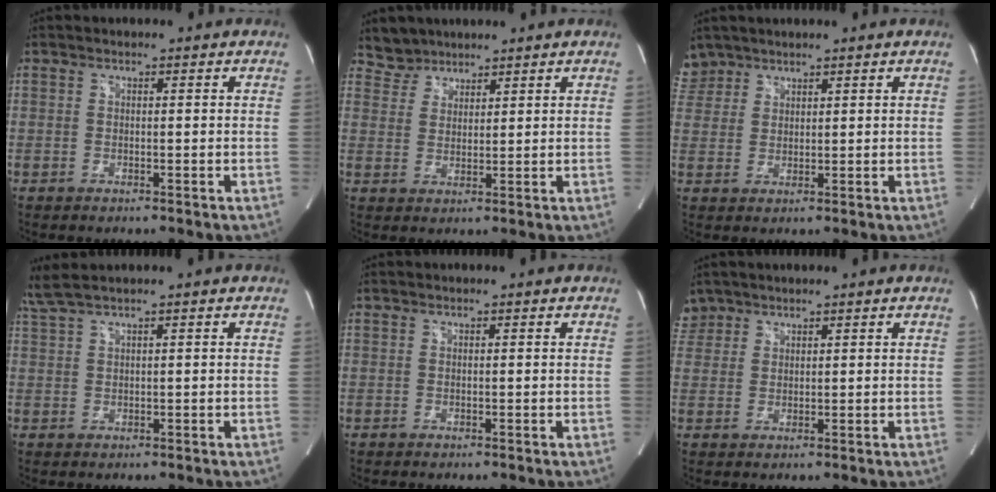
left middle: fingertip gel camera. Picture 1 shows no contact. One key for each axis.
{"total": 3.7, "fx": 3.2, "fy": 1.8, "fz": -0.6, "tx": 0.015, "ty": 0.006, "tz": 0.058}
{"total": 4.1, "fx": 3.5, "fy": 2.2, "fz": -0.3, "tx": 0.009, "ty": 0.013, "tz": 0.073}
{"total": 3.5, "fx": 2.8, "fy": -0.7, "fz": 1.9, "tx": -0.053, "ty": 0.024, "tz": 0.064}
{"total": 0.0}
{"total": 3.3, "fx": 2.7, "fy": 1.9, "fz": -0.3, "tx": 0.008, "ty": 0.011, "tz": 0.054}